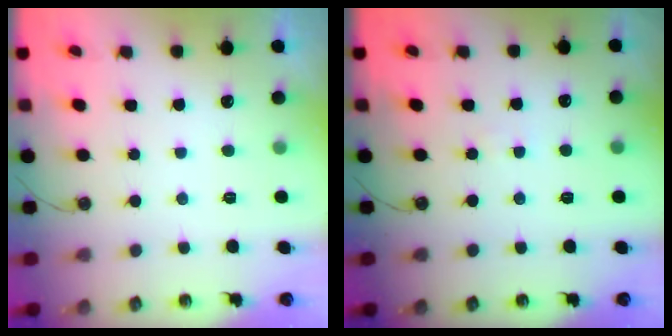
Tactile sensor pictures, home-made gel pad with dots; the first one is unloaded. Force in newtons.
{"total": 0.9, "press": 0.9, "slide": 0.1}